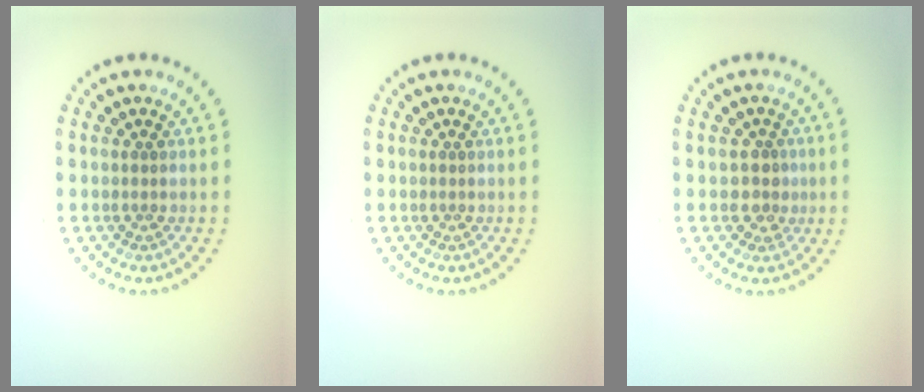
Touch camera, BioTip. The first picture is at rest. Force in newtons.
{"total": 0.0}
{"total": 1.7, "press": 1.3, "slide": 1.1}